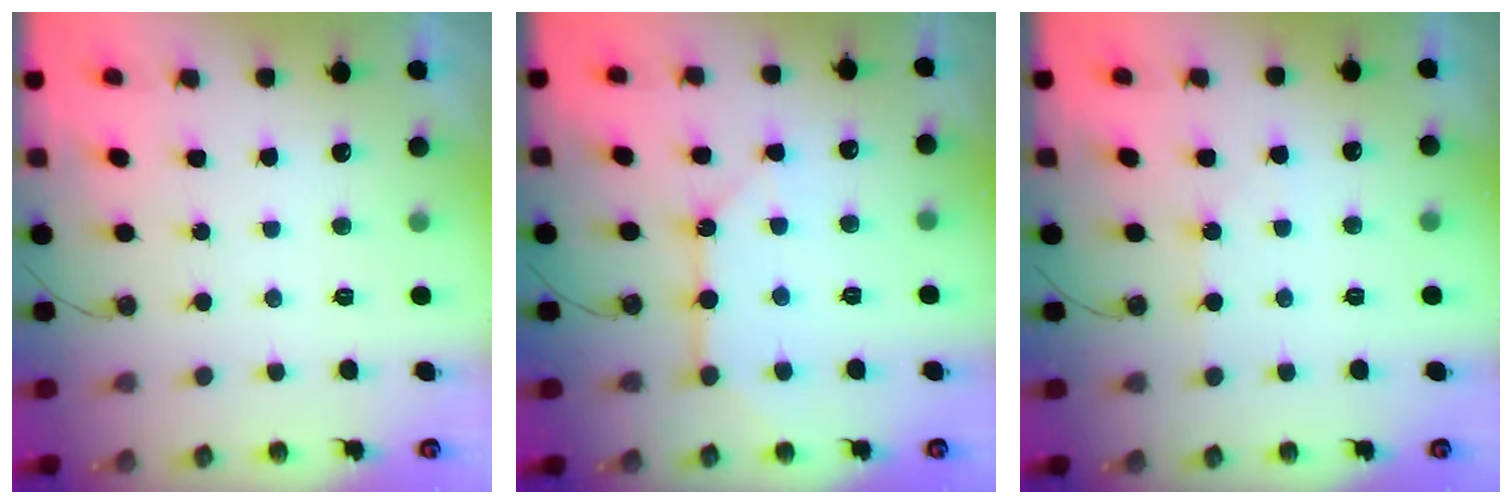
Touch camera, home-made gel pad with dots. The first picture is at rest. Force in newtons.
{"total": 10.8, "press": 10.8, "slide": 1.0}
{"total": 2.1, "press": 2.0, "slide": 0.5}